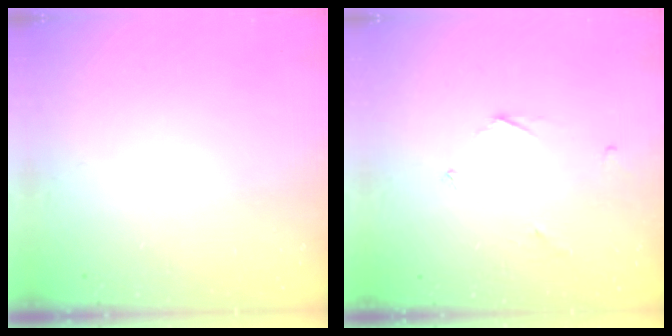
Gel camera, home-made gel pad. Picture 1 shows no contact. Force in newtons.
{"total": 3.4, "press": 3.4, "slide": 0.3}